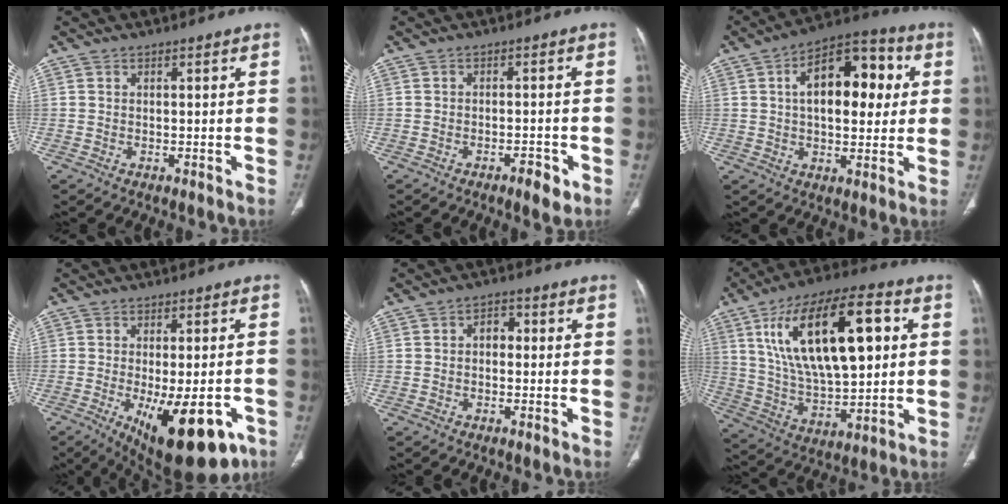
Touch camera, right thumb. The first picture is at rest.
{"total": 5.3, "force": [-3.2, 2.5, 3.4], "torque": [-0.032, 0.024, -0.041]}
{"total": 17.2, "force": [3.6, 9.2, 14.1], "torque": [-0.177, 0.020, 0.049]}
{"total": 17.7, "force": [-7.6, 7.3, 14.3], "torque": [-0.167, -0.003, -0.090]}
{"total": 3.1, "force": [0.0, 2.2, 2.2], "torque": [-0.021, 0.014, -0.008]}
{"total": 24.9, "force": [7.0, 10.9, 21.2], "torque": [-0.354, -0.003, 0.122]}